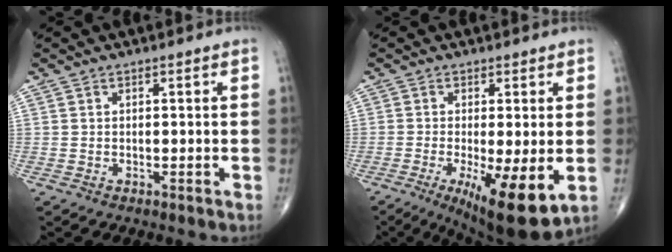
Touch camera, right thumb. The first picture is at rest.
{"total": 12.5, "force": [-3.4, 3.1, 11.7], "torque": [-0.185, -0.028, -0.046]}